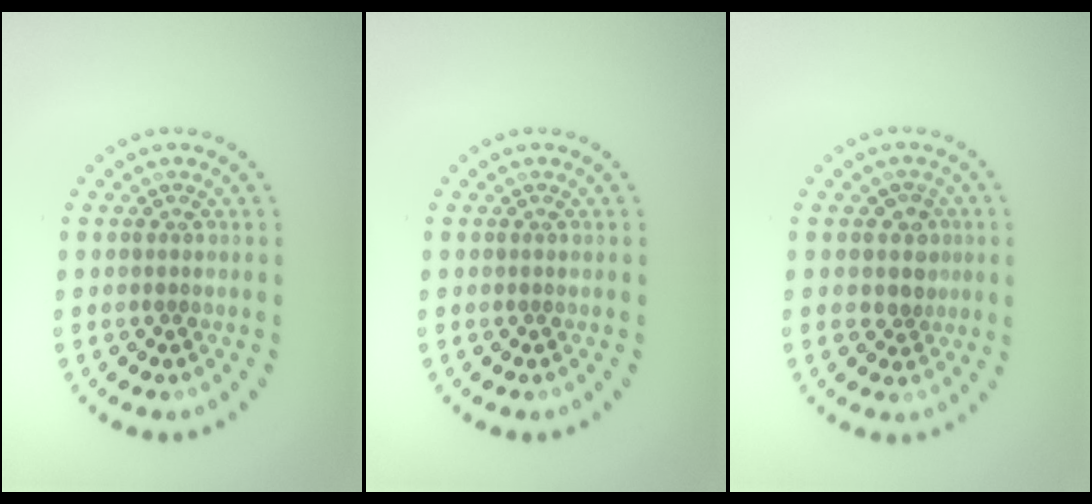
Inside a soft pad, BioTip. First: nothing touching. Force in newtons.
{"total": 0.0}
{"total": 2.0, "press": 1.6, "slide": 1.2}